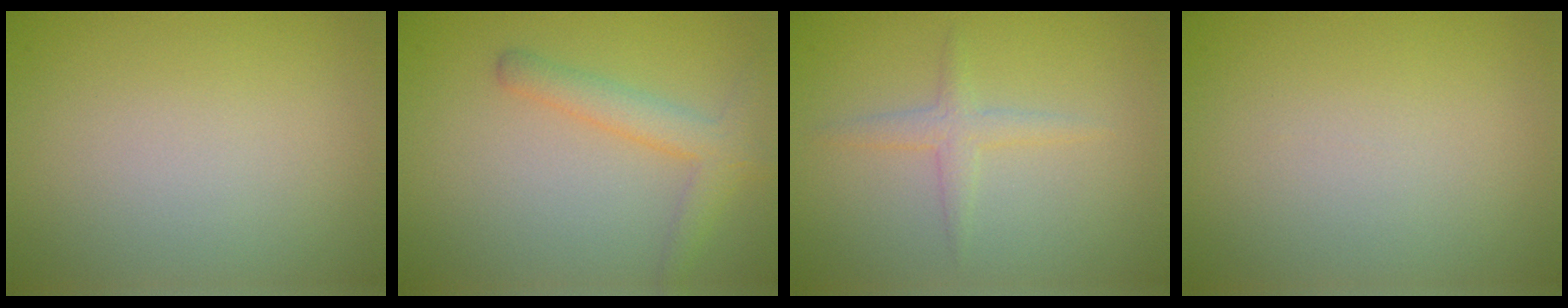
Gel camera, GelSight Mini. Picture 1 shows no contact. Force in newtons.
{"total": 3.0, "press": 3.0, "slide": 0.2}
{"total": 1.7, "press": 1.7, "slide": 0.1}
{"total": 0.0}